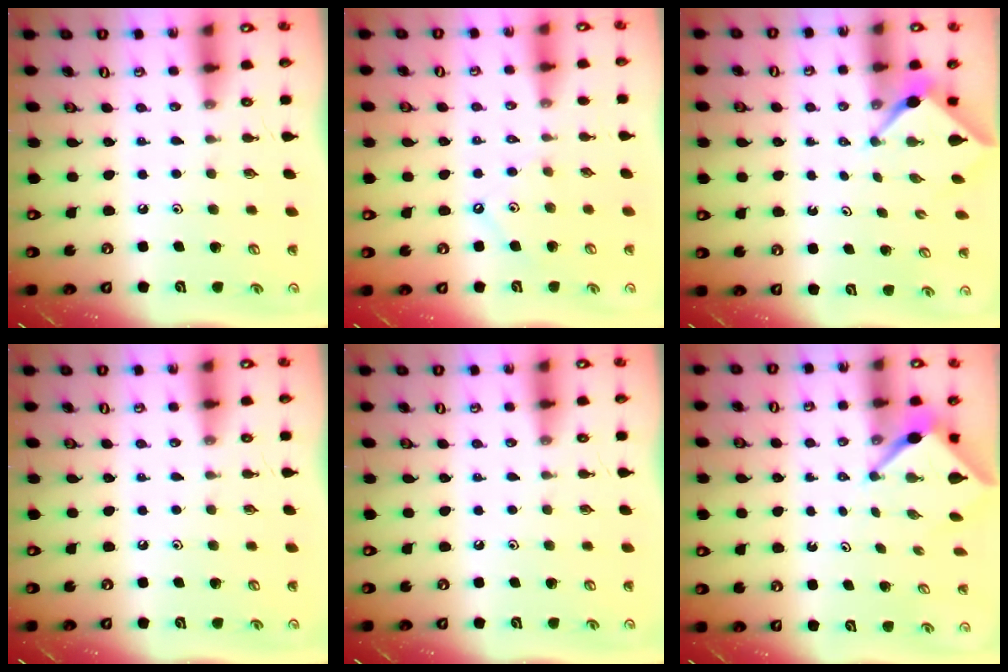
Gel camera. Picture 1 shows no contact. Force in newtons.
{"total": 1.5, "press": 1.4, "slide": 0.2}
{"total": 2.4, "press": 2.3, "slide": 0.3}
{"total": 0.0}
{"total": 0.0}
{"total": 3.4, "press": 3.4, "slide": 0.1}